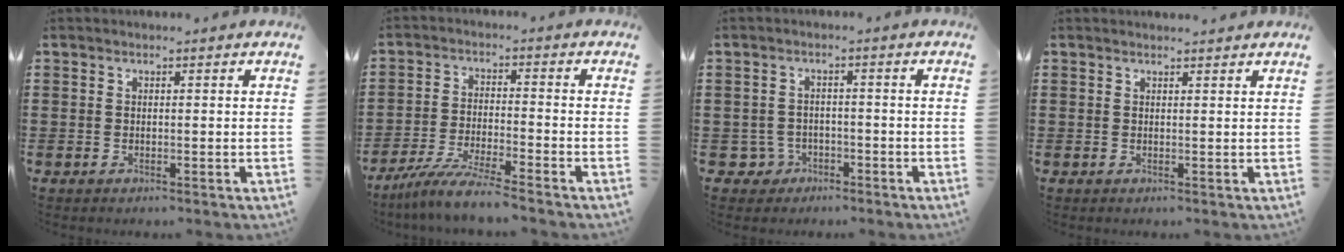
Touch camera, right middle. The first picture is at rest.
{"total": 6.4, "force": [-5.7, -0.6, 2.8], "torque": [-0.061, -0.019, -0.111]}
{"total": 3.6, "force": [-2.3, 2.6, 1.0], "torque": [-0.040, 0.000, -0.053]}
{"total": 0.9, "force": [0.9, 0.0, 0.1], "torque": [0.004, -0.005, 0.015]}